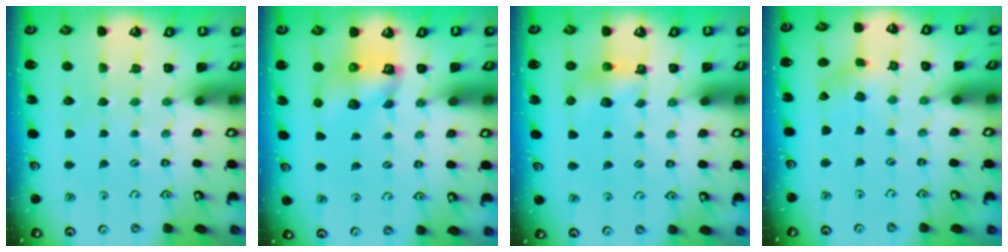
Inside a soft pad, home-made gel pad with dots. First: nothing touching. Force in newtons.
{"total": 7.2, "press": 7.1, "slide": 0.9}
{"total": 7.5, "press": 7.4, "slide": 0.9}
{"total": 1.2, "press": 1.2, "slide": 0.2}